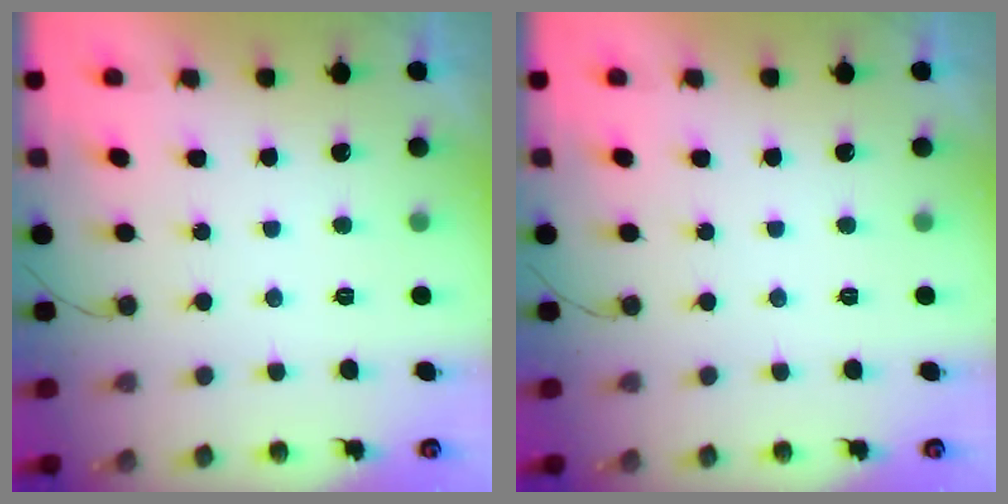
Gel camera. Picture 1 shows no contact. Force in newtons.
{"total": 0.0}